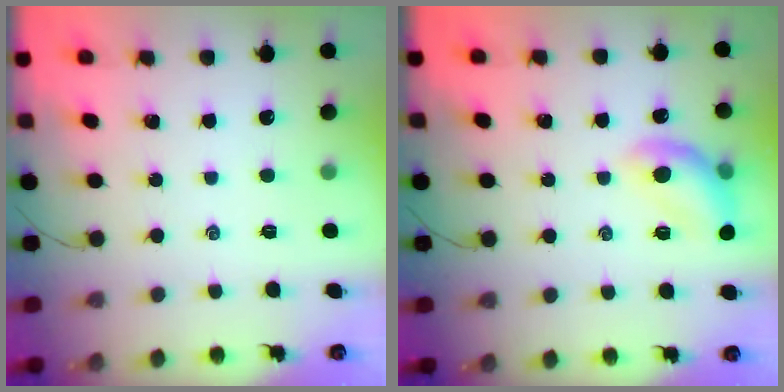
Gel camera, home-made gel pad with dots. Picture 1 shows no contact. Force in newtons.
{"total": 12.6, "press": 12.6, "slide": 0.9}